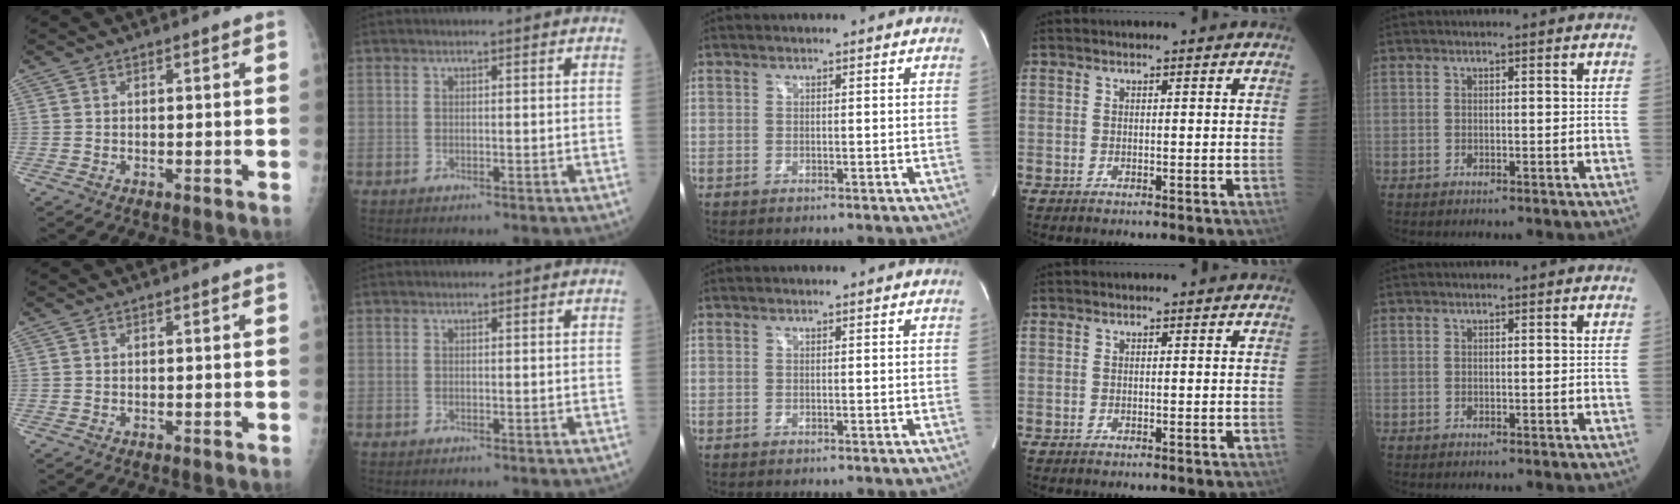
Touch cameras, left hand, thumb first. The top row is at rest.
{}